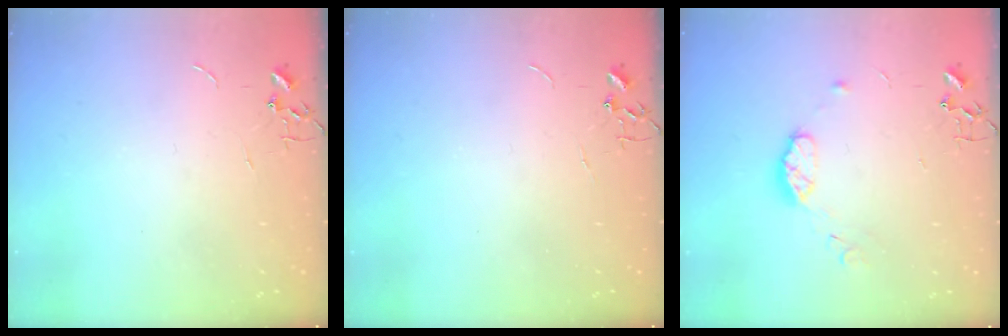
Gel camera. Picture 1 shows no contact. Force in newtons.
{"total": 0.0}
{"total": 7.8, "press": 7.8, "slide": 0.6}